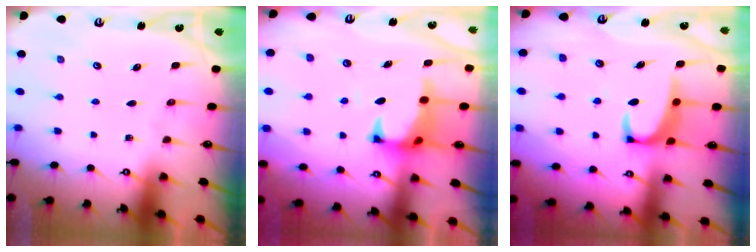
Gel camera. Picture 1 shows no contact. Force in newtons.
{"total": 1.6, "press": 1.1, "slide": 1.1}
{"total": 3.5, "press": 3.4, "slide": 0.7}